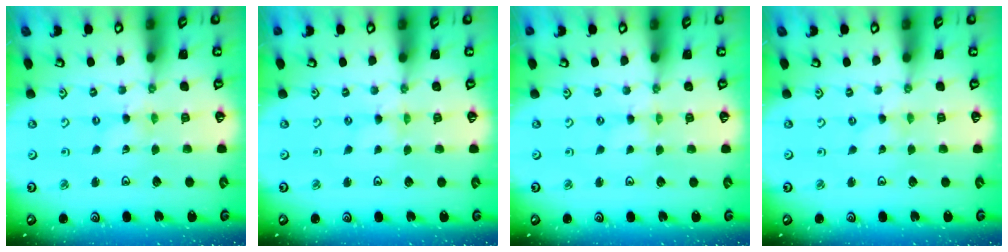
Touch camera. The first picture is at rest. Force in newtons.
{"total": 0.0}
{"total": 0.0}
{"total": 0.0}